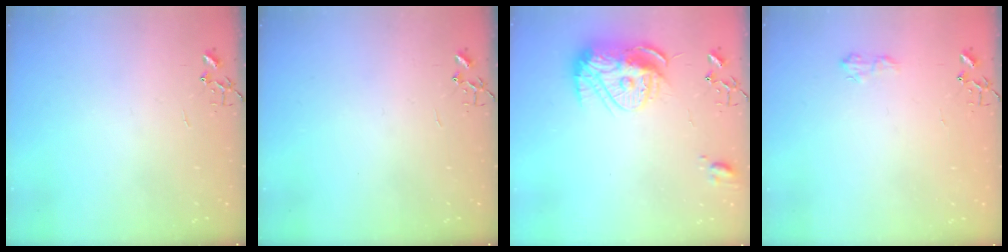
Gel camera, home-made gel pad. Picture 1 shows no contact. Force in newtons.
{"total": 0.0}
{"total": 14.3, "press": 14.2, "slide": 1.2}
{"total": 7.6, "press": 7.6, "slide": 0.9}